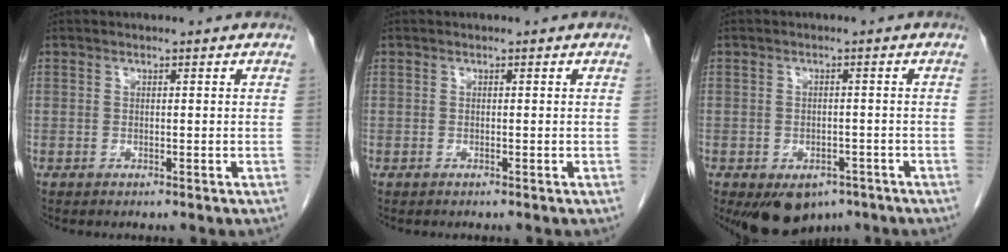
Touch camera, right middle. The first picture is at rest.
{"total": 0.0}
{"total": 7.6, "force": [-5.0, 4.6, 3.4], "torque": [-0.046, 0.000, -0.067]}